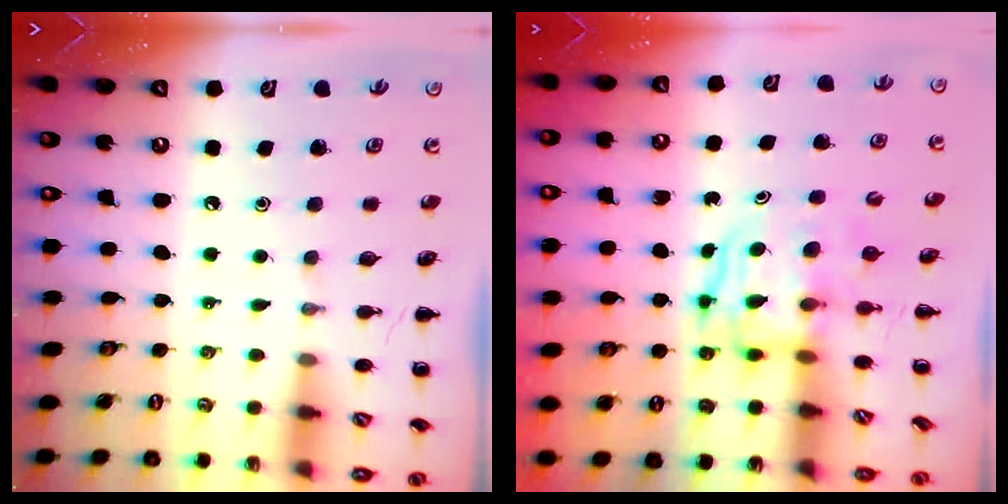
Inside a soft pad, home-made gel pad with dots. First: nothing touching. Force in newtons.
{"total": 3.8, "press": 3.8, "slide": 0.4}